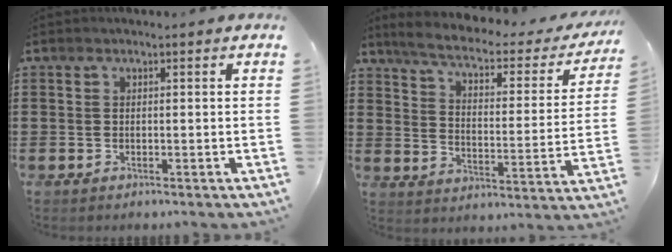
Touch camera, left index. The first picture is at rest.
{"total": 4.9, "force": [3.7, 1.0, 3.0], "torque": [-0.079, -0.025, 0.055]}